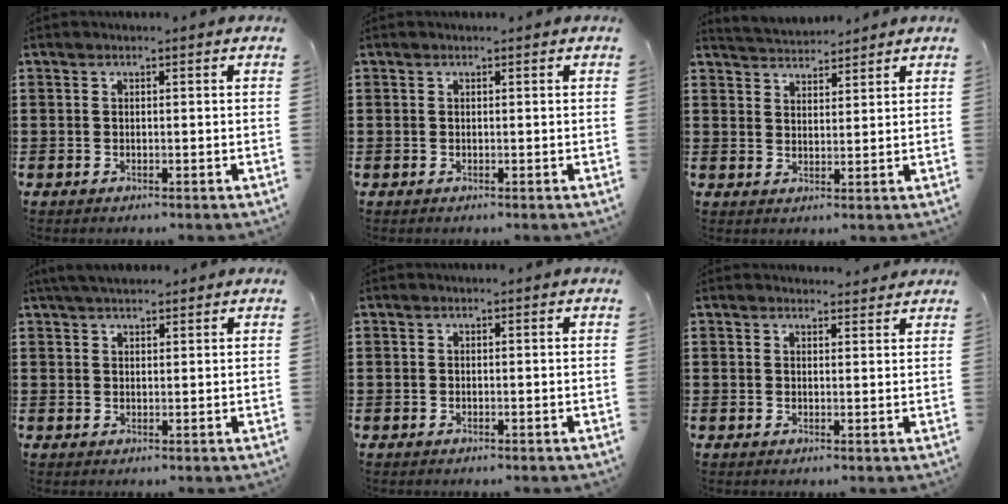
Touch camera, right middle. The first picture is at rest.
{"total": 0.0}
{"total": 3.5, "force": [3.5, 0.4, -0.3], "torque": [-0.006, -0.015, 0.065]}
{"total": 3.0, "force": [2.7, 0.8, 1.0], "torque": [-0.027, 0.001, 0.053]}
{"total": 0.0}
{"total": 1.9, "force": [1.8, 0.3, -0.2], "torque": [0.006, -0.003, 0.034]}